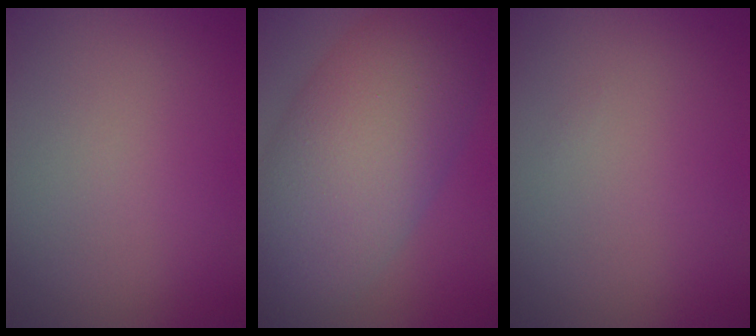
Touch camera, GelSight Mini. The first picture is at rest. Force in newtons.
{"total": 11.8, "press": 11.8, "slide": 0.2}
{"total": 0.0}